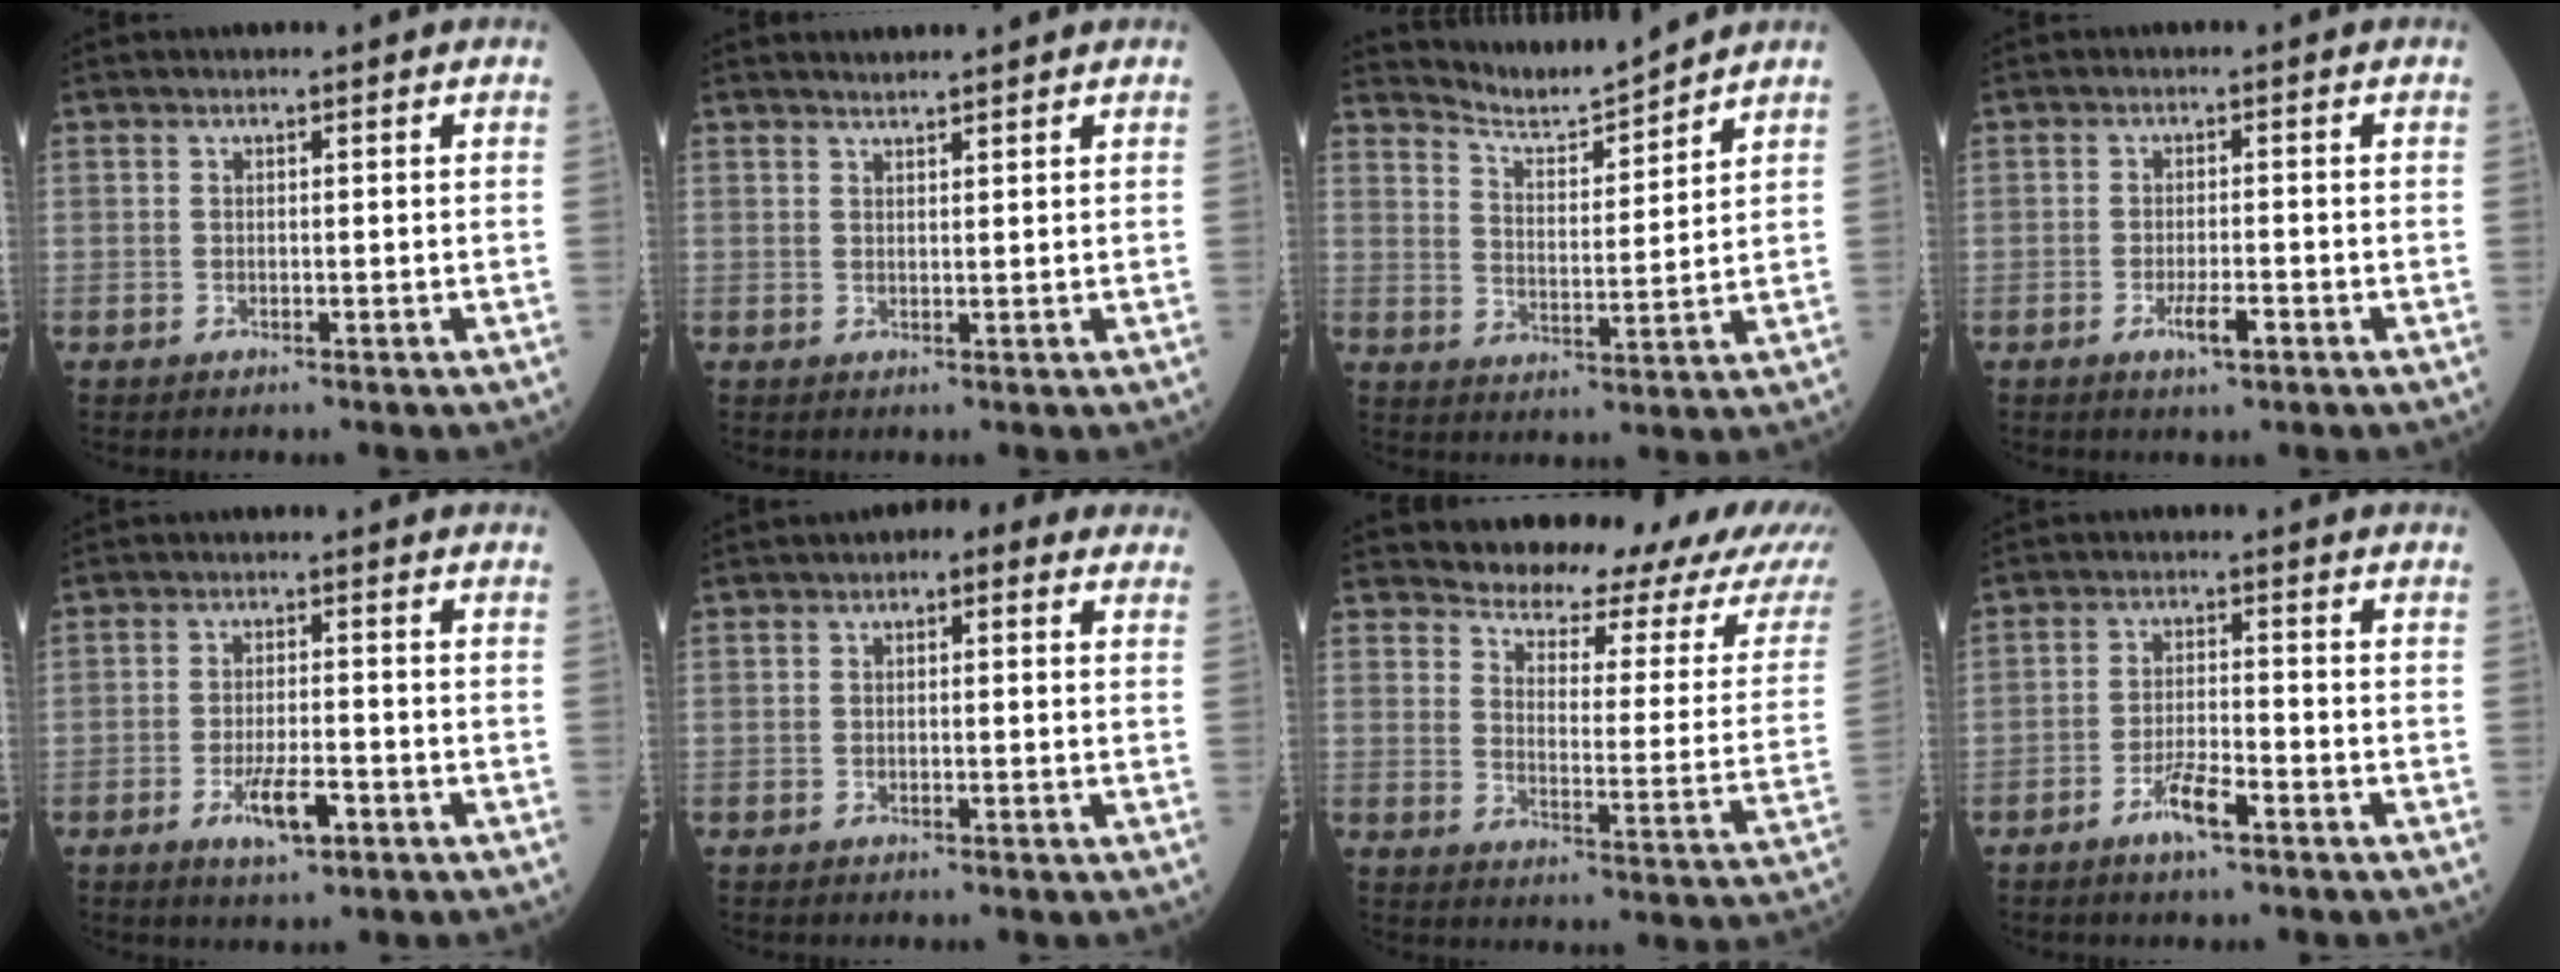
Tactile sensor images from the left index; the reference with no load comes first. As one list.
[{"total": 2.5, "force": [2.5, -0.1, 0.4], "torque": [-0.009, 0.014, 0.041]}, {"total": 7.4, "force": [7.4, -0.8, 0.1], "torque": [-0.018, -0.009, 0.141]}, {"total": 3.2, "force": [-1.6, 0.7, 2.7], "torque": [-0.050, -0.002, -0.024]}, {"total": 5.5, "force": [-2.6, 1.4, 4.6], "torque": [-0.090, -0.004, -0.040]}, {"total": 3.5, "force": [1.7, 1.8, 2.5], "torque": [-0.029, 0.022, 0.013]}, {"total": 18.3, "force": [16.7, 3.3, 6.7], "torque": [-0.079, -0.062, 0.188]}, {"total": 4.8, "force": [-2.9, 0.9, 3.7], "torque": [-0.076, -0.001, -0.055]}]